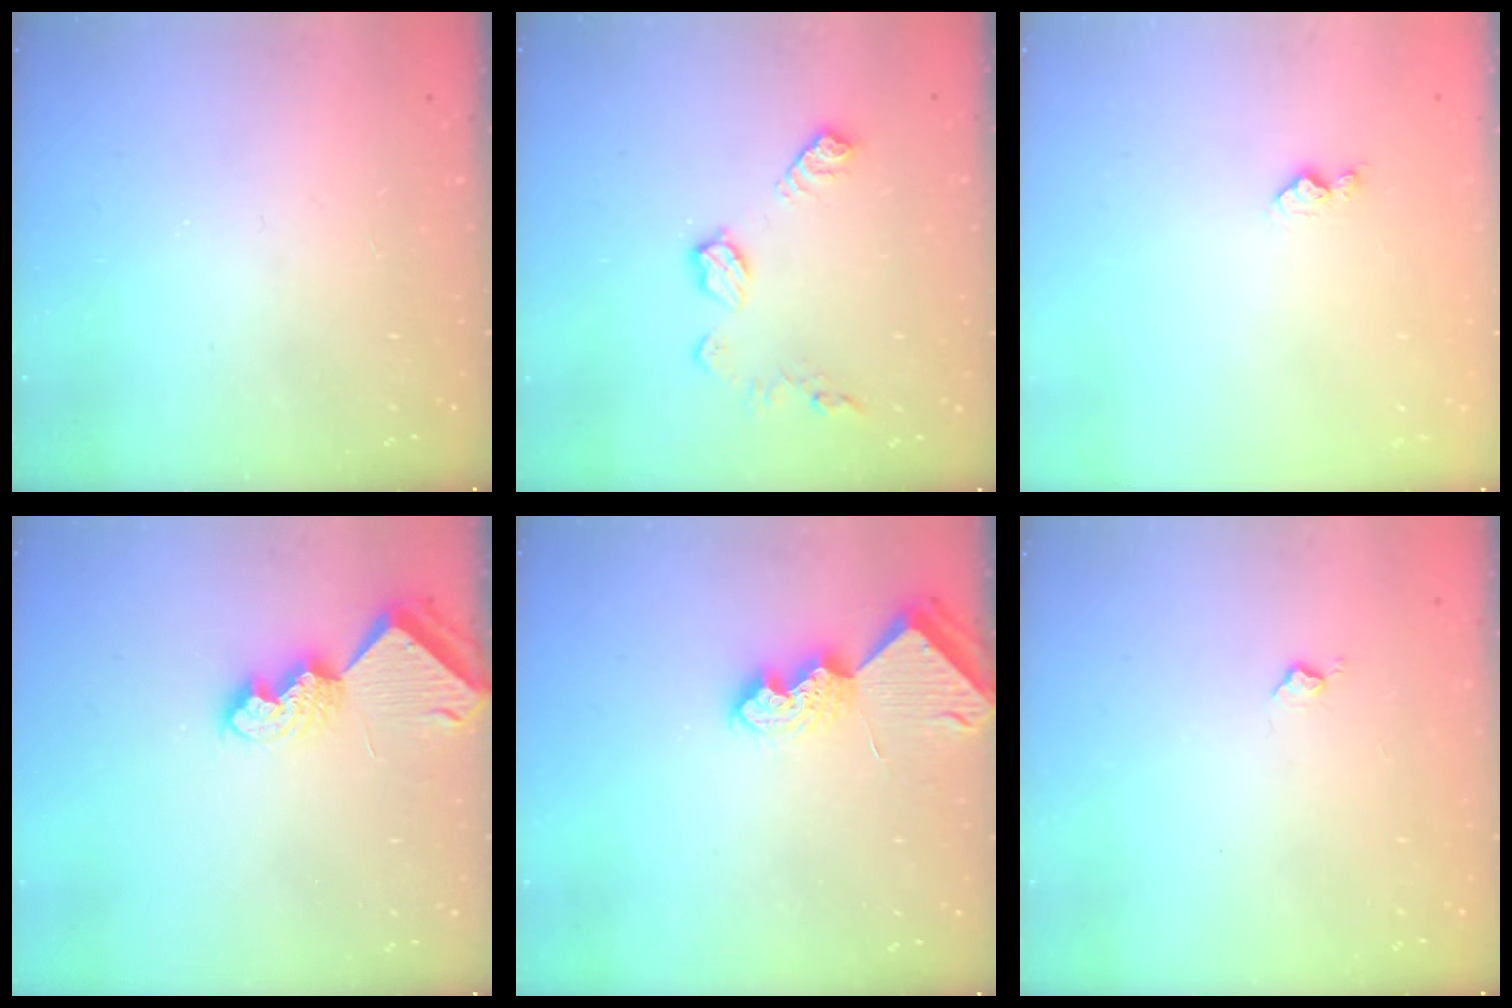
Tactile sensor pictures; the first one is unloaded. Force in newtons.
{"total": 9.6, "press": 9.6, "slide": 0.4}
{"total": 3.8, "press": 3.8, "slide": 0.6}
{"total": 9.5, "press": 9.4, "slide": 0.9}
{"total": 7.2, "press": 7.1, "slide": 0.7}
{"total": 5.0, "press": 5.0, "slide": 0.7}